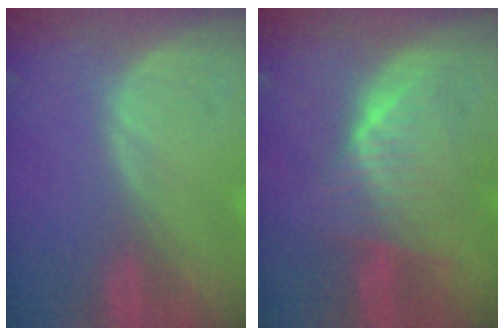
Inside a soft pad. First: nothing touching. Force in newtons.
{"total": 7.4, "press": 6.7, "slide": 3.2}